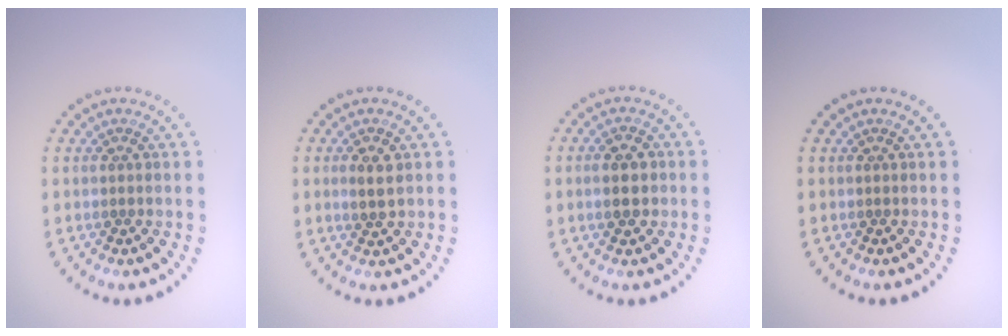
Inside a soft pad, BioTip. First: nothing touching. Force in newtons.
{"total": 1.9, "press": 1.8, "slide": 0.4}
{"total": 2.5, "press": 2.5, "slide": 0.1}
{"total": 0.0}